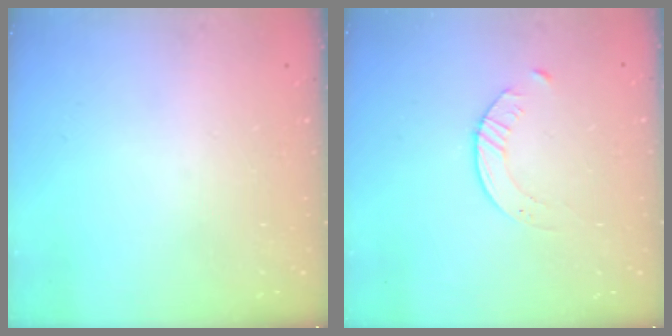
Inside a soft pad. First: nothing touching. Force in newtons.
{"total": 3.5, "press": 3.5, "slide": 0.4}